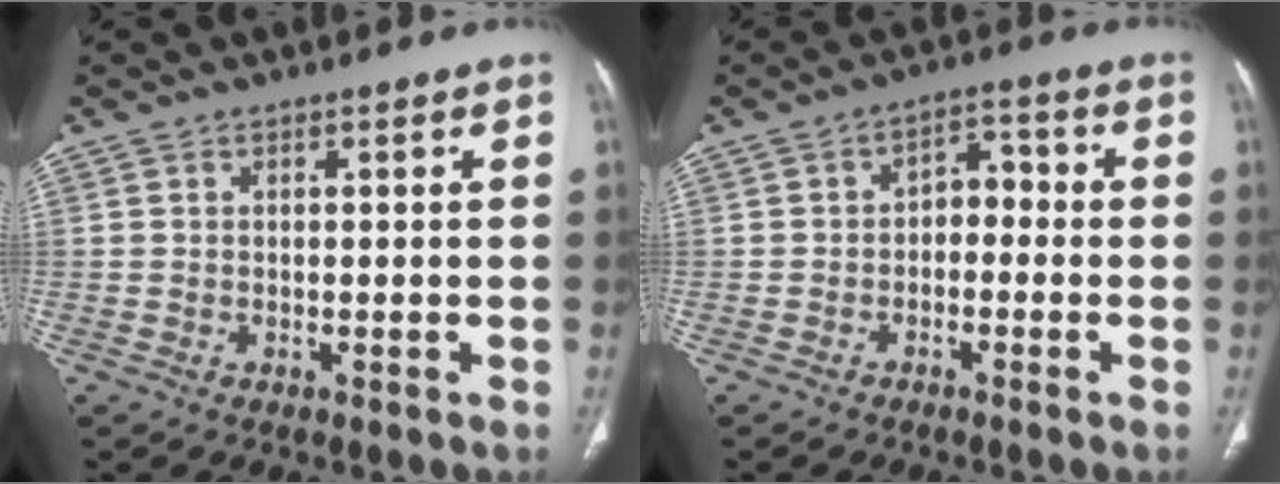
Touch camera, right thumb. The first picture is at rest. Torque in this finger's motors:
{"motor_torque": [0.03, -0.18, -0.22, 0.02, 0.03]}